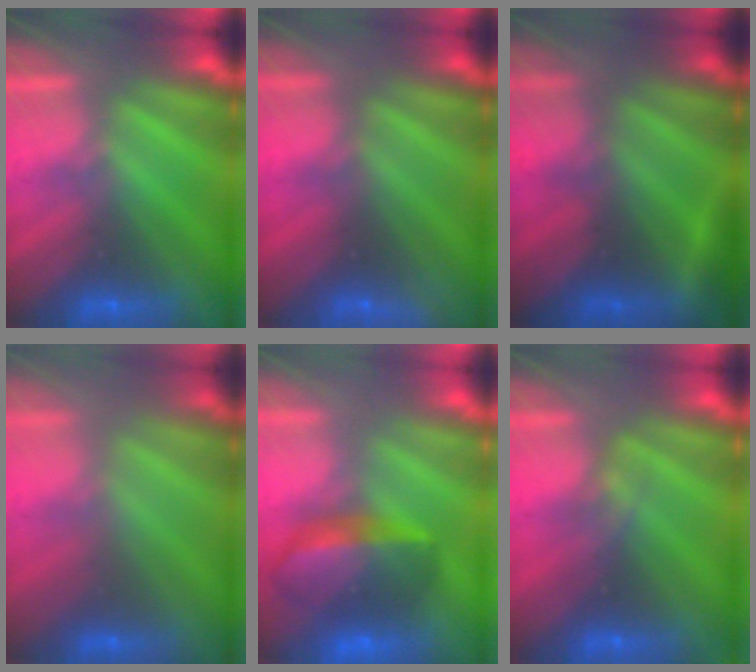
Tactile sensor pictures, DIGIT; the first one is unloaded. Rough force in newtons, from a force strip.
{"total": 2.4}
{"total": 6.9}
{"total": 2.9}
{"total": 7.0}
{"total": 2.8}